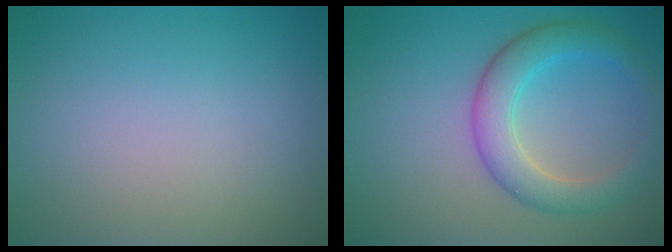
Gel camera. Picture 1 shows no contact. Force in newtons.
{"total": 4.5, "press": 4.5, "slide": 0.1}